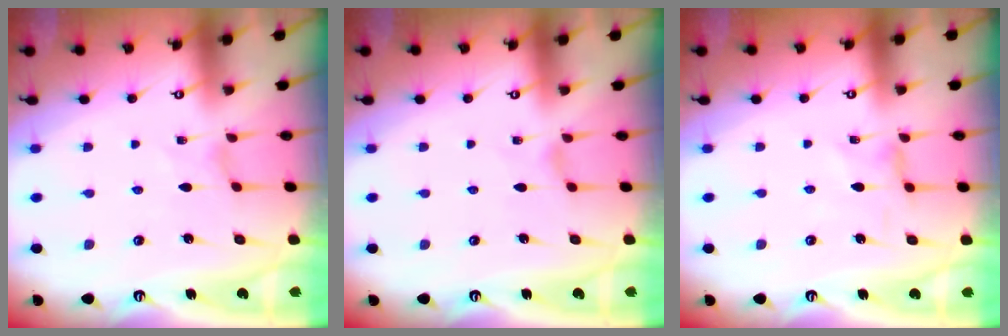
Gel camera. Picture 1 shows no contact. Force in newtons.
{"total": 0.8, "press": 0.8, "slide": 0.2}
{"total": 0.7, "press": 0.6, "slide": 0.2}